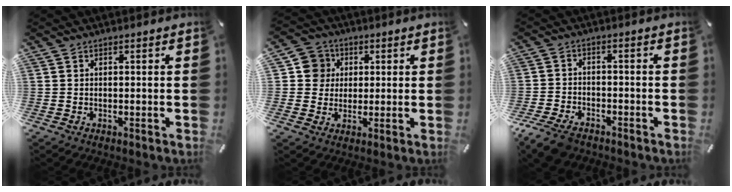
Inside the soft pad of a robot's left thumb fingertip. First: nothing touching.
{"total": 7.3, "force": [1.1, 7.1, 1.3], "torque": [-0.022, 0.006, 0.022]}
{"total": 6.3, "force": [-4.7, 3.3, 2.6], "torque": [-0.069, 0.014, -0.092]}